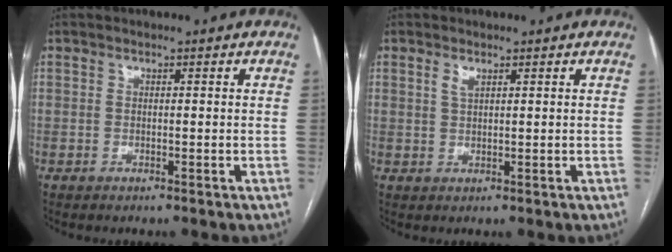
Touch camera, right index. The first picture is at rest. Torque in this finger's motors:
{"motor_torque": [0.05, 0.08, 0.06, 0.03]}